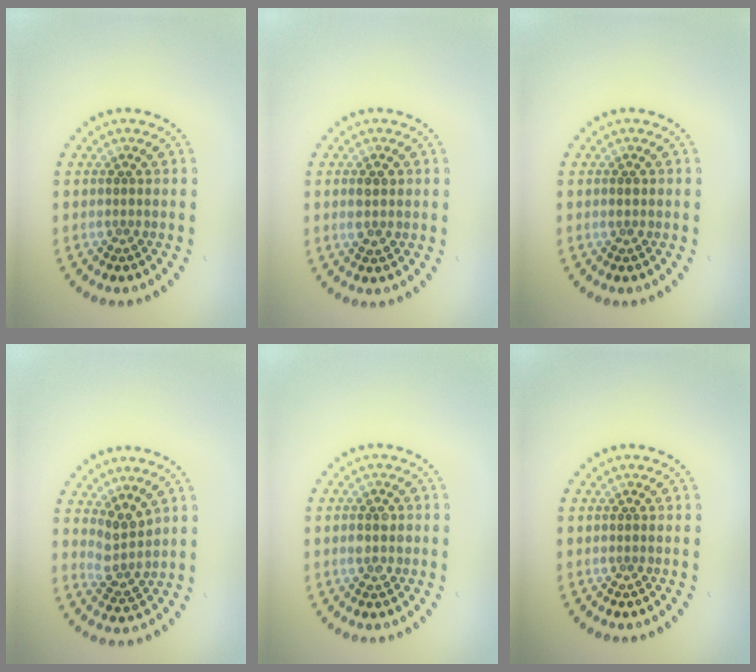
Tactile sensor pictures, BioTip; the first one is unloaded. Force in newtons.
{"total": 1.4, "press": 1.4, "slide": 0.0}
{"total": 0.9, "press": 0.9, "slide": 0.1}
{"total": 2.6, "press": 2.0, "slide": 1.7}
{"total": 2.2, "press": 2.2, "slide": 0.2}
{"total": 0.0}